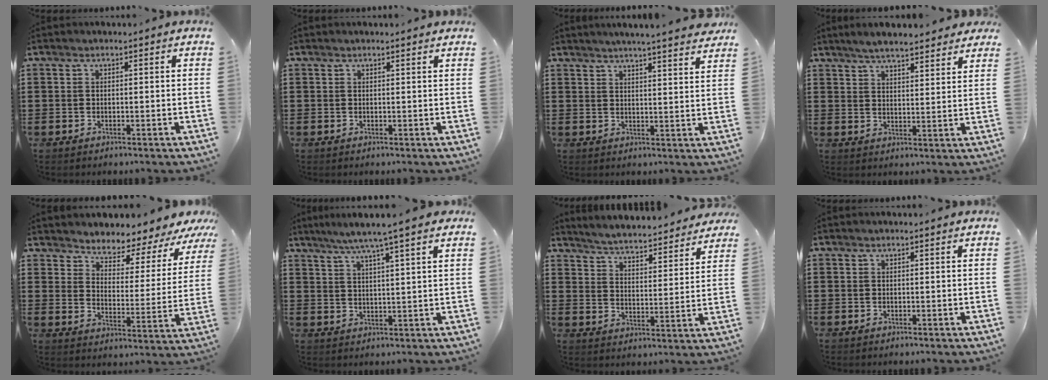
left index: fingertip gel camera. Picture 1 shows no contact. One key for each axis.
{"total": 0.0}
{"total": 4.0, "fx": 3.8, "fy": -0.6, "fz": 1.2, "tx": -0.038, "ty": -0.017, "tz": 0.067}
{"total": 4.7, "fx": 4.3, "fy": 0.5, "fz": 1.7, "tx": -0.048, "ty": -0.008, "tz": 0.078}
{"total": 4.0, "fx": 3.8, "fy": 1.1, "fz": 0.1, "tx": -0.031, "ty": -0.039, "tz": 0.059}
{"total": 6.0, "fx": 4.6, "fy": -0.6, "fz": 3.8, "tx": -0.085, "ty": -0.012, "tz": 0.078}
{"total": 4.1, "fx": 4.0, "fy": -0.5, "fz": 0.6, "tx": -0.035, "ty": -0.038, "tz": 0.063}
{"total": 0.0}